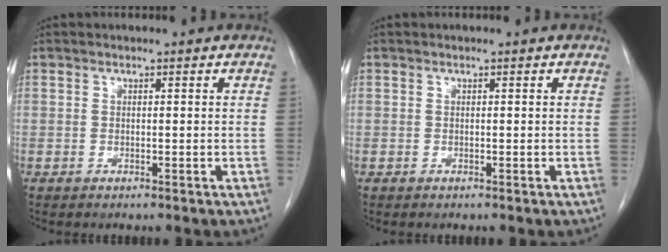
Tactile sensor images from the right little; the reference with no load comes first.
{"total": 0.0}